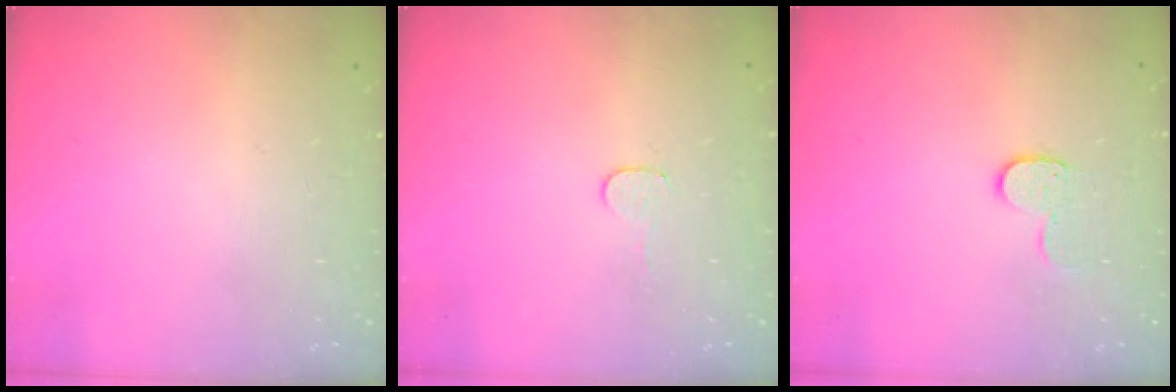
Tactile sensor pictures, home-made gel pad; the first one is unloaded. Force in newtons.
{"total": 3.2, "press": 3.1, "slide": 0.3}
{"total": 6.5, "press": 6.4, "slide": 0.4}